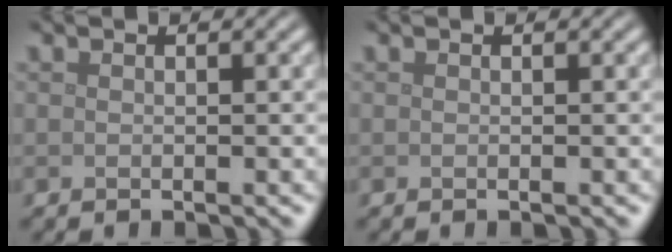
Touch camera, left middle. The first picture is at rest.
{"total": 0.0}